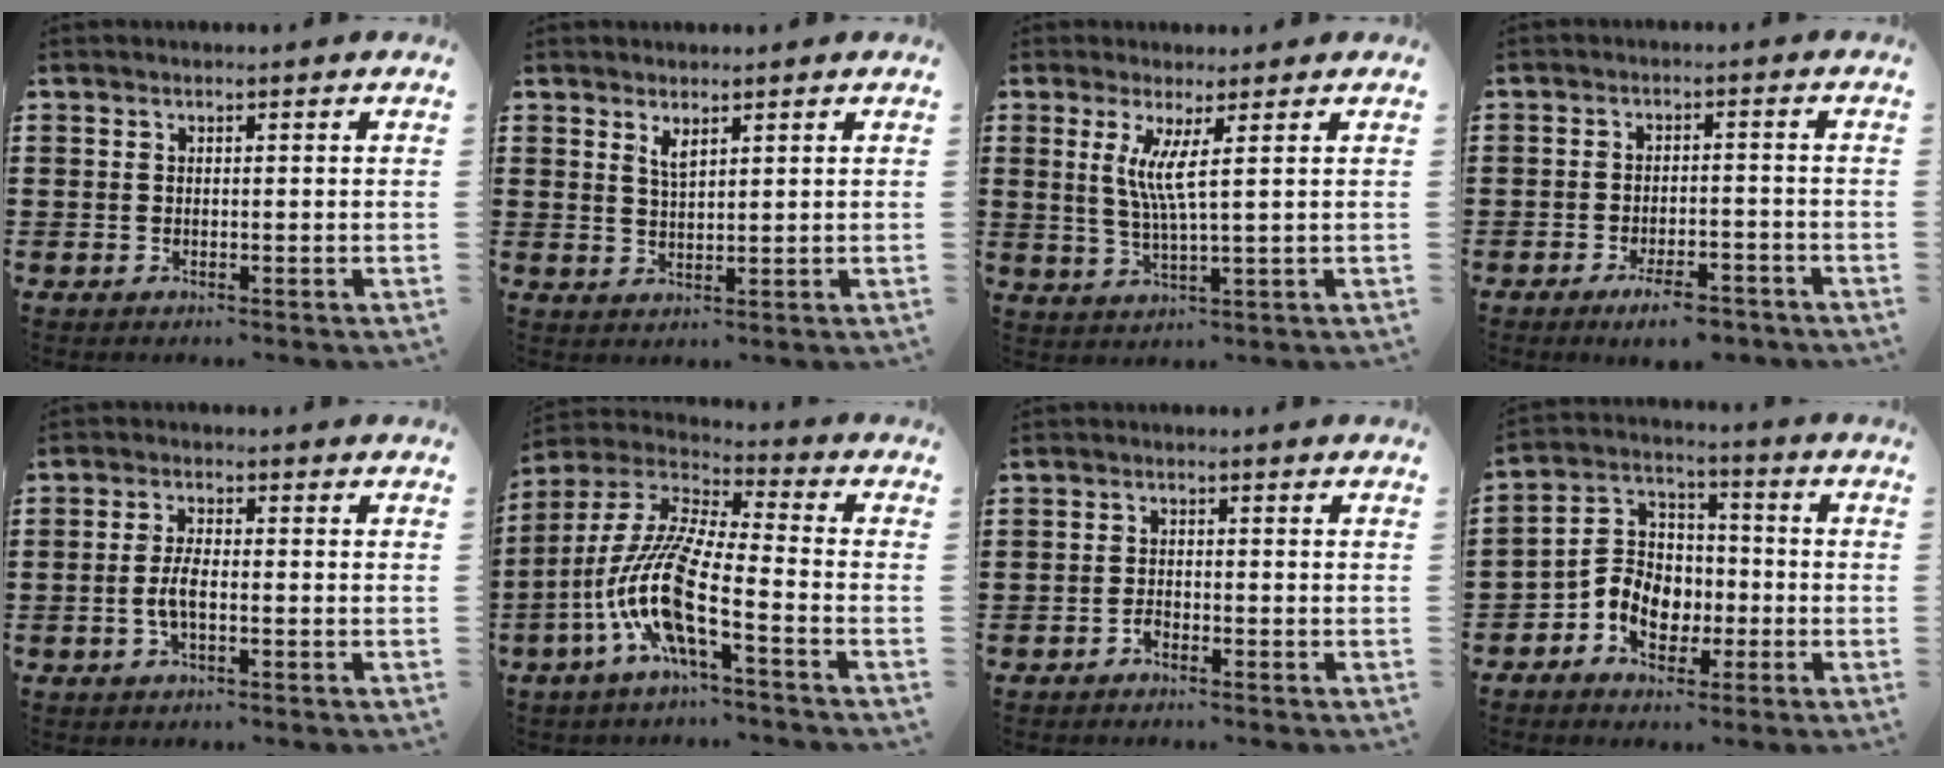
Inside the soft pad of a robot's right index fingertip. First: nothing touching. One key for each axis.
{"total": 2.1, "fx": 1.5, "fy": 0.4, "fz": 1.4, "tx": -0.031, "ty": -0.001, "tz": 0.028}
{"total": 5.2, "fx": 1.7, "fy": -0.3, "fz": 4.9, "tx": -0.103, "ty": -0.011, "tz": 0.029}
{"total": 4.7, "fx": -3.7, "fy": 1.0, "fz": 2.8, "tx": -0.050, "ty": 0.001, "tz": -0.067}
{"total": 3.5, "fx": -0.8, "fy": 1.2, "fz": 3.2, "tx": -0.071, "ty": 0.000, "tz": -0.020}
{"total": 12.2, "fx": -6.0, "fy": 2.0, "fz": 10.4, "tx": -0.244, "ty": -0.026, "tz": -0.130}
{"total": 1.3, "fx": -1.1, "fy": 0.5, "fz": 0.4, "tx": -0.013, "ty": -0.002, "tz": -0.021}
{"total": 7.7, "fx": -2.5, "fy": 6.1, "fz": 4.0, "tx": -0.098, "ty": 0.012, "tz": -0.051}